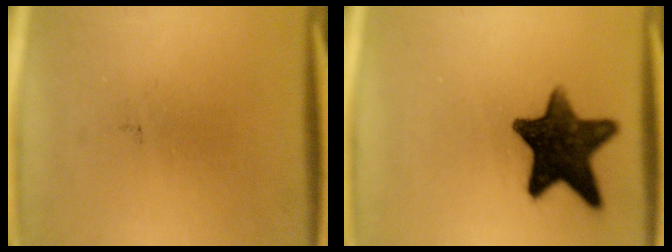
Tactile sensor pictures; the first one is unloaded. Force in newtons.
{"total": 13.9}